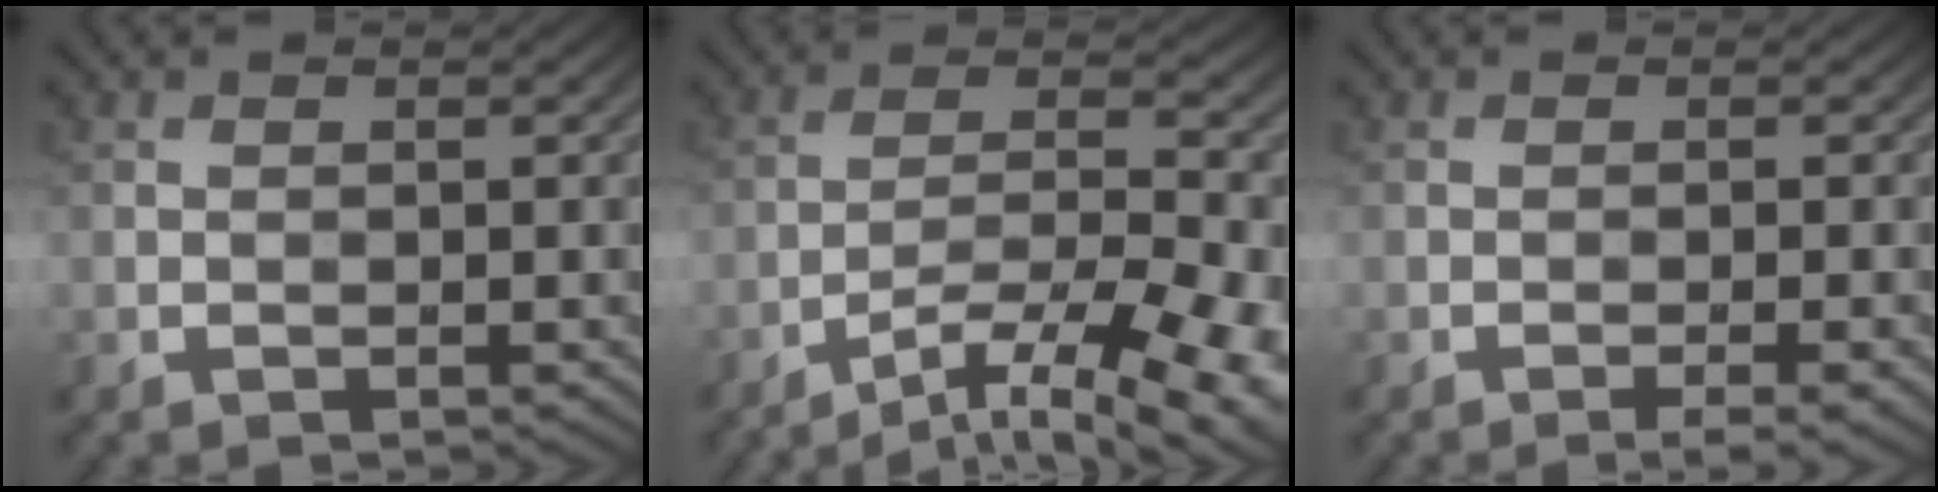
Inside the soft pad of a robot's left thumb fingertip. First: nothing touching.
{"total": 14.8, "force": [-10.1, 4.0, 10.0], "torque": [-0.167, -0.019, -0.135]}
{"total": 2.4, "force": [-1.4, 0.2, 1.9], "torque": [-0.029, 0.006, -0.024]}